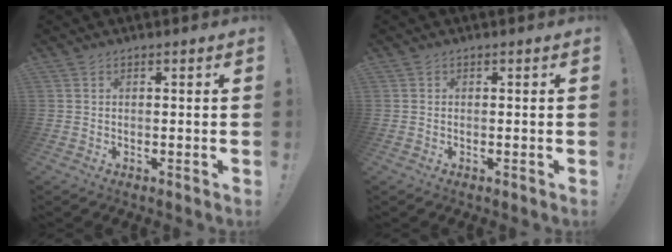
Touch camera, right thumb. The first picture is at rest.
{"total": 0.0}